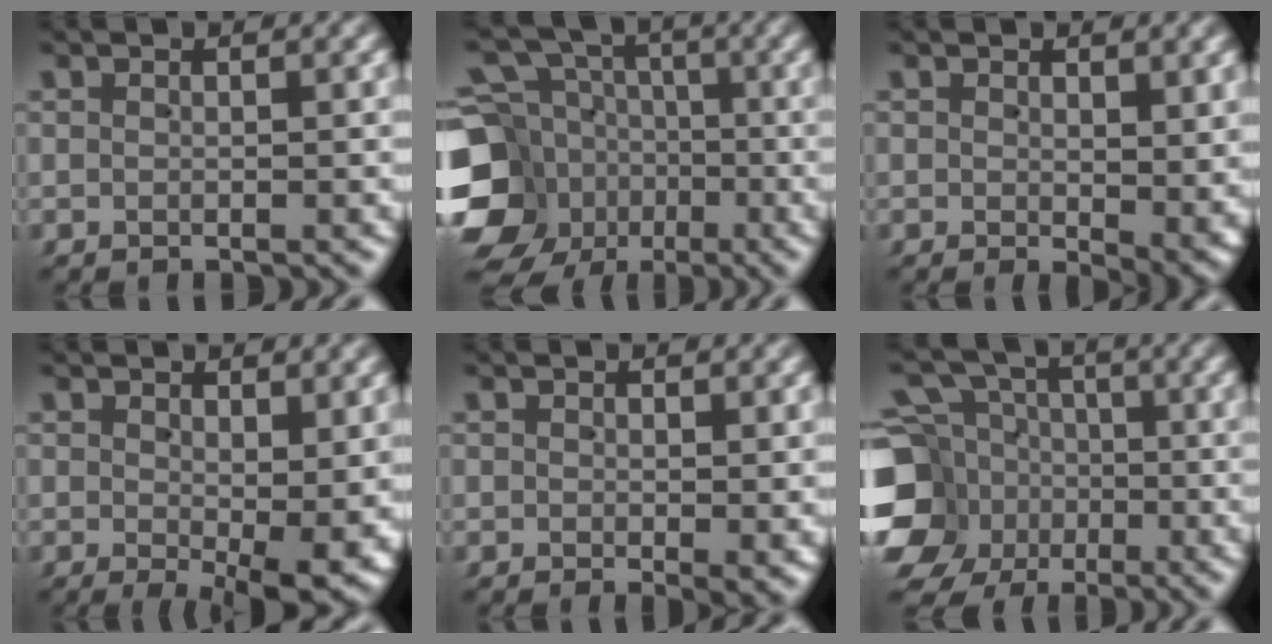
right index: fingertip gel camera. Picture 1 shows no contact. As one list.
[{"total": 12.0, "force": [-3.0, 10.4, 5.2], "torque": [-0.091, -0.047, -0.051]}, {"total": 2.5, "force": [0.5, 1.0, 2.3], "torque": [-0.018, -0.008, 0.010]}, {"total": 5.1, "force": [-1.1, 1.3, 4.8], "torque": [-0.063, -0.023, -0.005]}, {"total": 1.1, "force": [0.0, 0.2, 1.1], "torque": [-0.011, -0.005, 0.001]}, {"total": 11.8, "force": [-2.5, 10.7, 4.4], "torque": [-0.092, -0.050, -0.041]}]